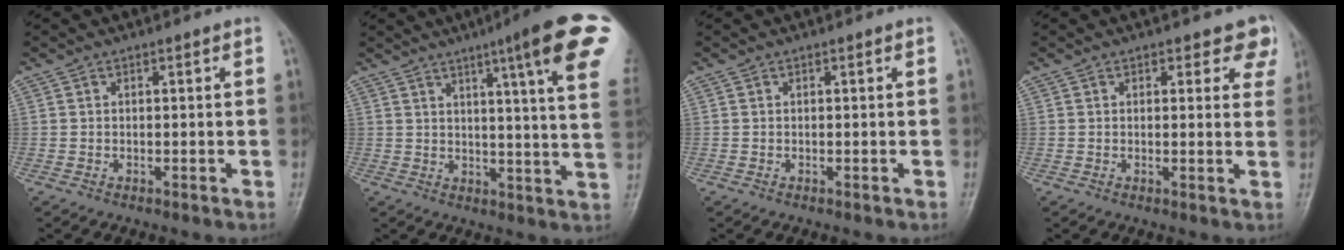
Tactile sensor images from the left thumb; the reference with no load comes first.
{"total": 17.8, "force": [9.2, 1.2, 15.2], "torque": [-0.186, -0.032, 0.105]}
{"total": 0.0}
{"total": 5.1, "force": [3.8, 2.8, 1.9], "torque": [0.018, -0.017, 0.030]}